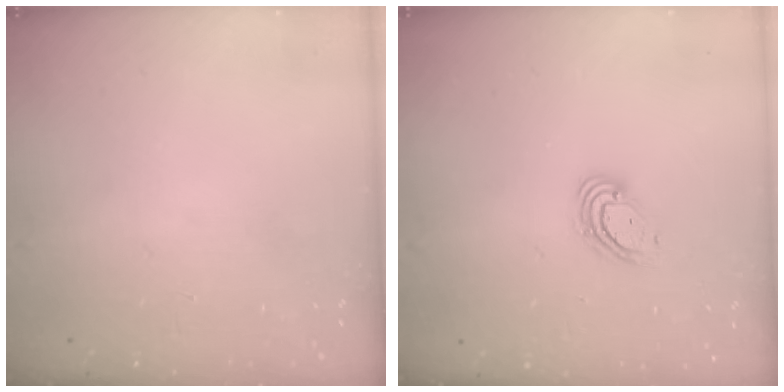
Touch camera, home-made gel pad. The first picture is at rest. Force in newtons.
{"total": 5.0, "press": 4.9, "slide": 0.5}